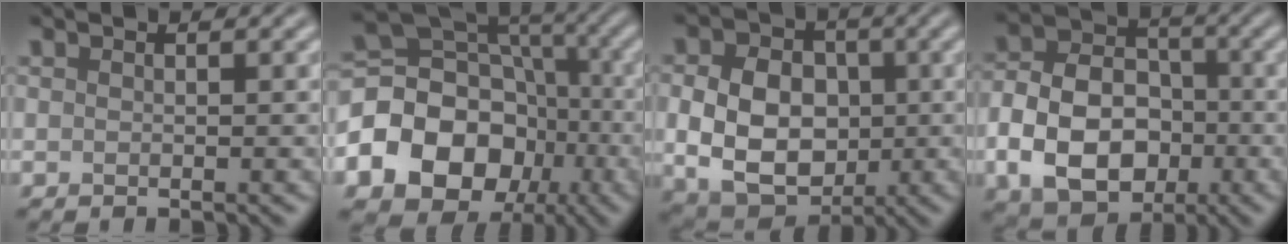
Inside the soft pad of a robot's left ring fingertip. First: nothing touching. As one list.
[{"total": 14.7, "force": [-4.4, 12.2, 7.1], "torque": [-0.130, 0.001, -0.098]}, {"total": 8.6, "force": [-0.4, 6.4, 5.6], "torque": [-0.106, -0.007, -0.012]}, {"total": 9.5, "force": [-3.0, 6.8, 5.9], "torque": [-0.114, -0.009, -0.059]}]